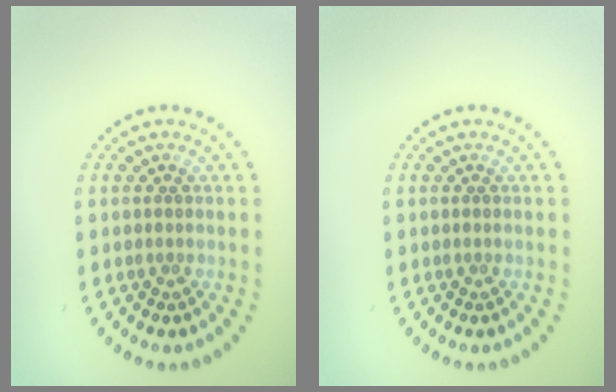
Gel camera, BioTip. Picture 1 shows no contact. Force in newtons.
{"total": 0.0}